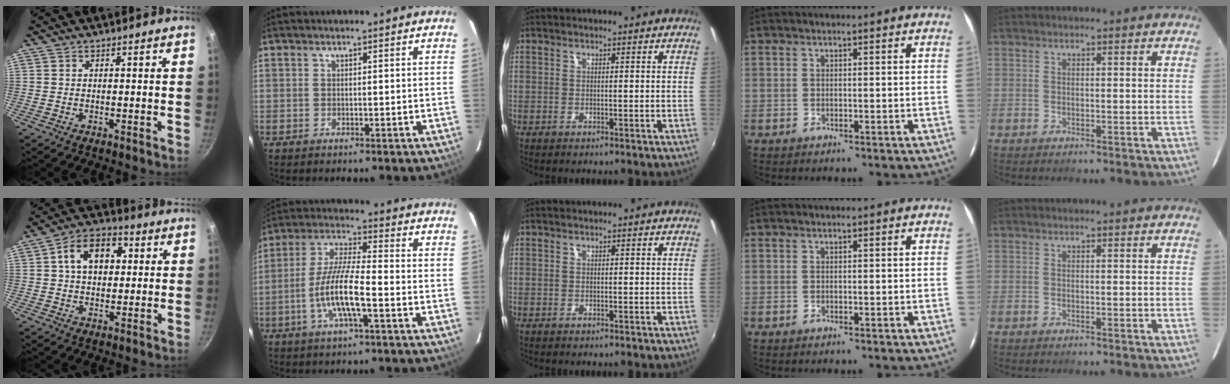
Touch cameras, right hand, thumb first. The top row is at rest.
{"thumb": {"total": 11.1, "force": [2.4, 7.7, 7.7], "torque": [-0.090, 0.018, 0.026]}, "index": {"total": 11.0, "force": [-4.0, 1.6, 10.1], "torque": [-0.213, -0.002, -0.078]}}